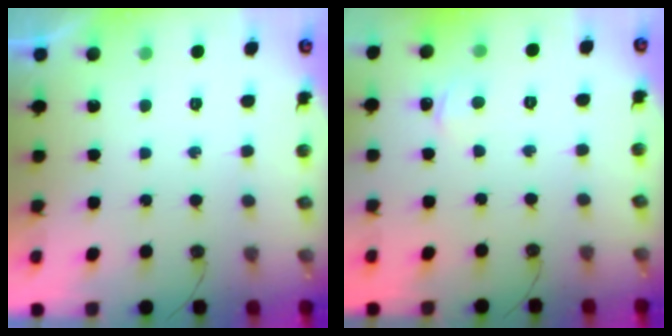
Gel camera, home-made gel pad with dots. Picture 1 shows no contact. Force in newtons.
{"total": 2.4, "press": 2.4, "slide": 0.3}